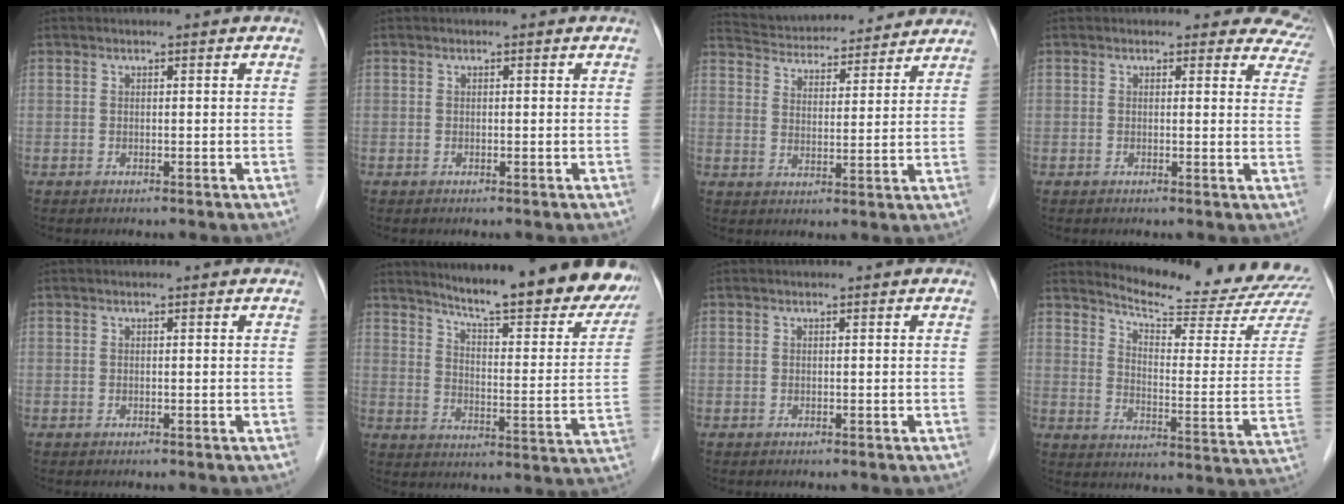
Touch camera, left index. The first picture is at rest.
{"total": 0.0}
{"total": 16.5, "force": [15.6, 3.2, 4.2], "torque": [-0.071, 0.032, 0.227]}
{"total": 7.5, "force": [6.6, 3.7, 0.4], "torque": [0.048, -0.014, 0.027]}
{"total": 0.0}
{"total": 23.1, "force": [20.3, 2.4, 10.9], "torque": [-0.153, -0.069, 0.259]}
{"total": 0.0}
{"total": 18.6, "force": [18.0, -0.5, 4.3], "torque": [-0.073, -0.123, 0.221]}